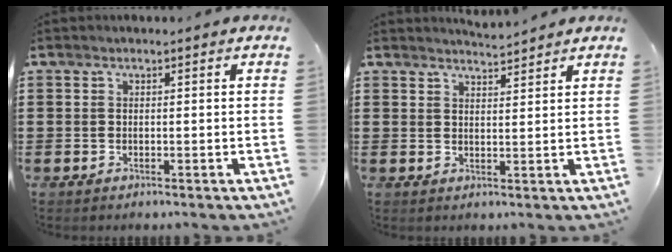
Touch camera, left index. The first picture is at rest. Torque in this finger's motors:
{"motor_torque": [-0.64, 0.68, -0.06, -0.01]}